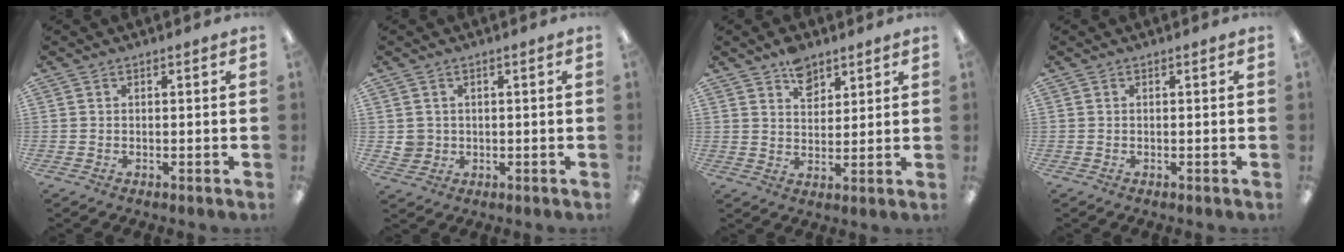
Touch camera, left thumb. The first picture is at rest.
{"total": 3.0, "force": [0.7, 2.9, 0.3], "torque": [-0.013, 0.006, 0.014]}
{"total": 6.5, "force": [4.5, 3.7, 2.8], "torque": [-0.037, -0.020, 0.078]}
{"total": 0.0}